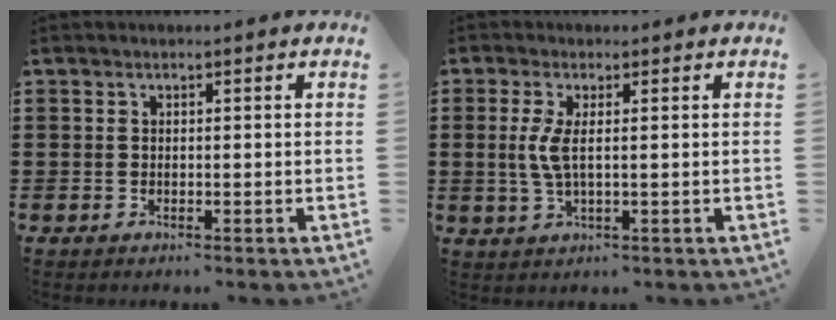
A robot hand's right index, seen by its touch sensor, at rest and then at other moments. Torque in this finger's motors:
{"motor_torque": [0.51, -0.21, 0.43, 0.12]}